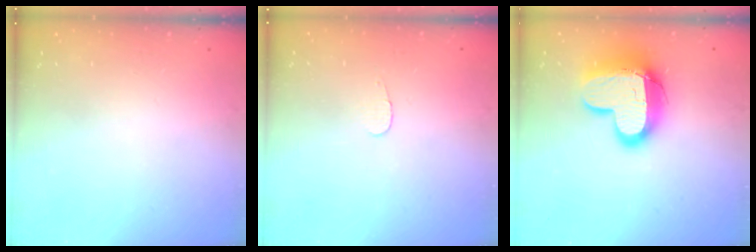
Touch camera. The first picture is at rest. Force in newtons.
{"total": 2.8, "press": 2.8, "slide": 0.3}
{"total": 16.2, "press": 16.2, "slide": 1.4}